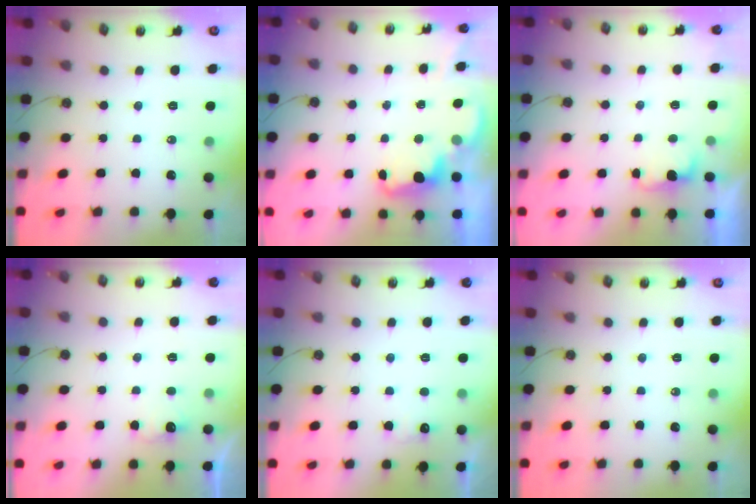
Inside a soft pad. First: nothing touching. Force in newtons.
{"total": 2.3, "press": 2.2, "slide": 0.6}
{"total": 2.1, "press": 2.0, "slide": 0.9}
{"total": 2.9, "press": 2.8, "slide": 0.9}
{"total": 4.8, "press": 4.6, "slide": 1.2}
{"total": 0.0}